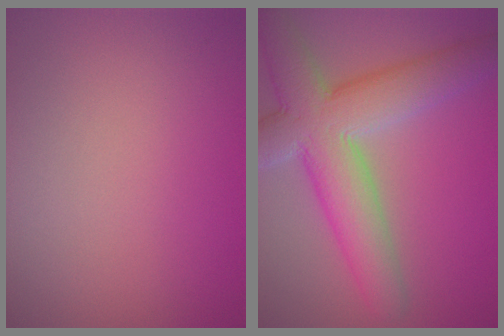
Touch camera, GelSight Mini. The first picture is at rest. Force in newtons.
{"total": 9.3, "press": 9.3, "slide": 0.8}